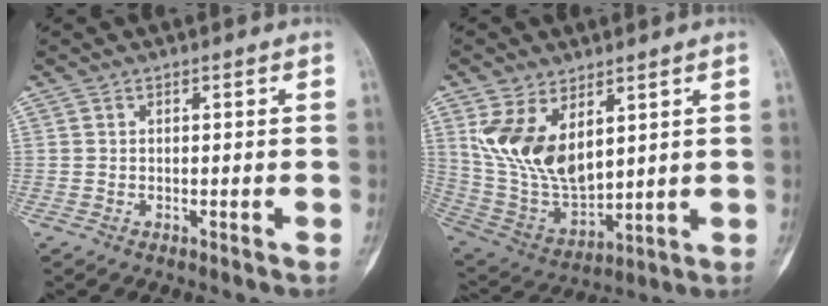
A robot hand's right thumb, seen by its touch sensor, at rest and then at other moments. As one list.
[{"total": 14.7, "force": [5.6, 8.3, 10.8], "torque": [-0.188, -0.026, 0.133]}]